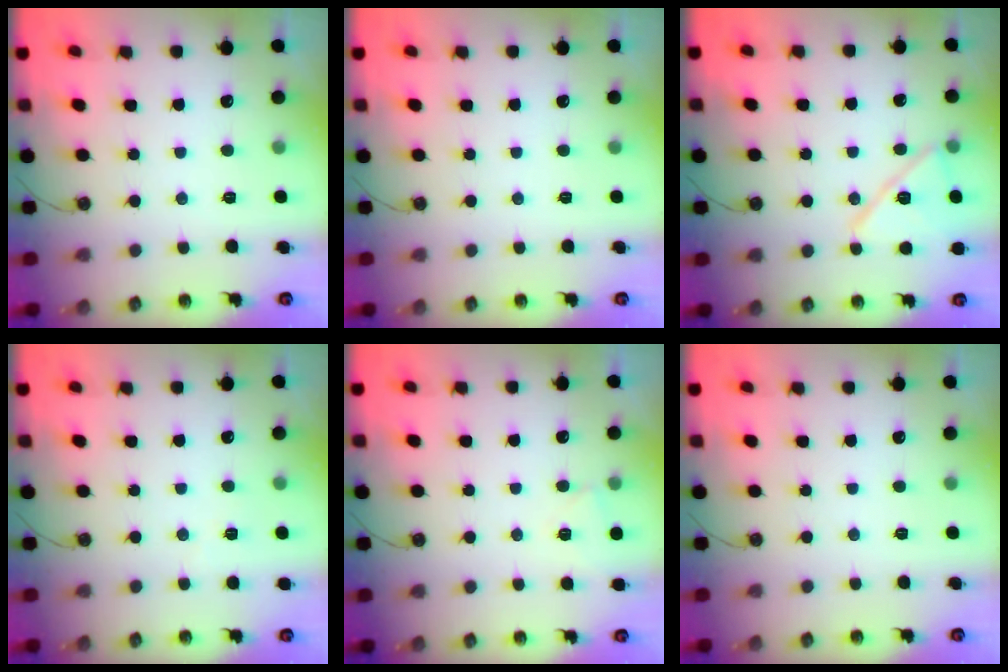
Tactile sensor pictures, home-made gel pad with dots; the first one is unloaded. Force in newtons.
{"total": 0.0}
{"total": 14.2, "press": 14.2, "slide": 0.3}
{"total": 3.3, "press": 3.3, "slide": 0.4}
{"total": 3.8, "press": 3.4, "slide": 1.6}
{"total": 0.0}